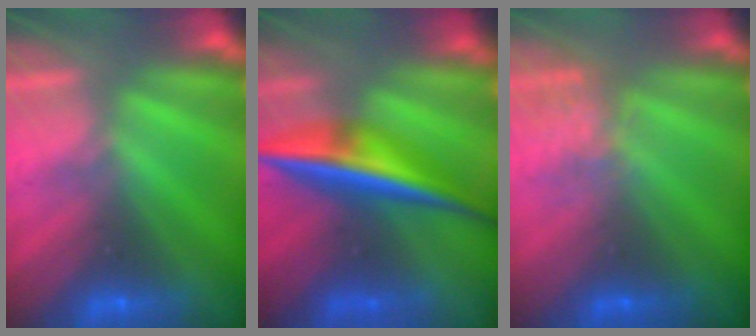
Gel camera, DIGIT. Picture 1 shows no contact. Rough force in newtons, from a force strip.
{"total": 7.3}
{"total": 2.5}